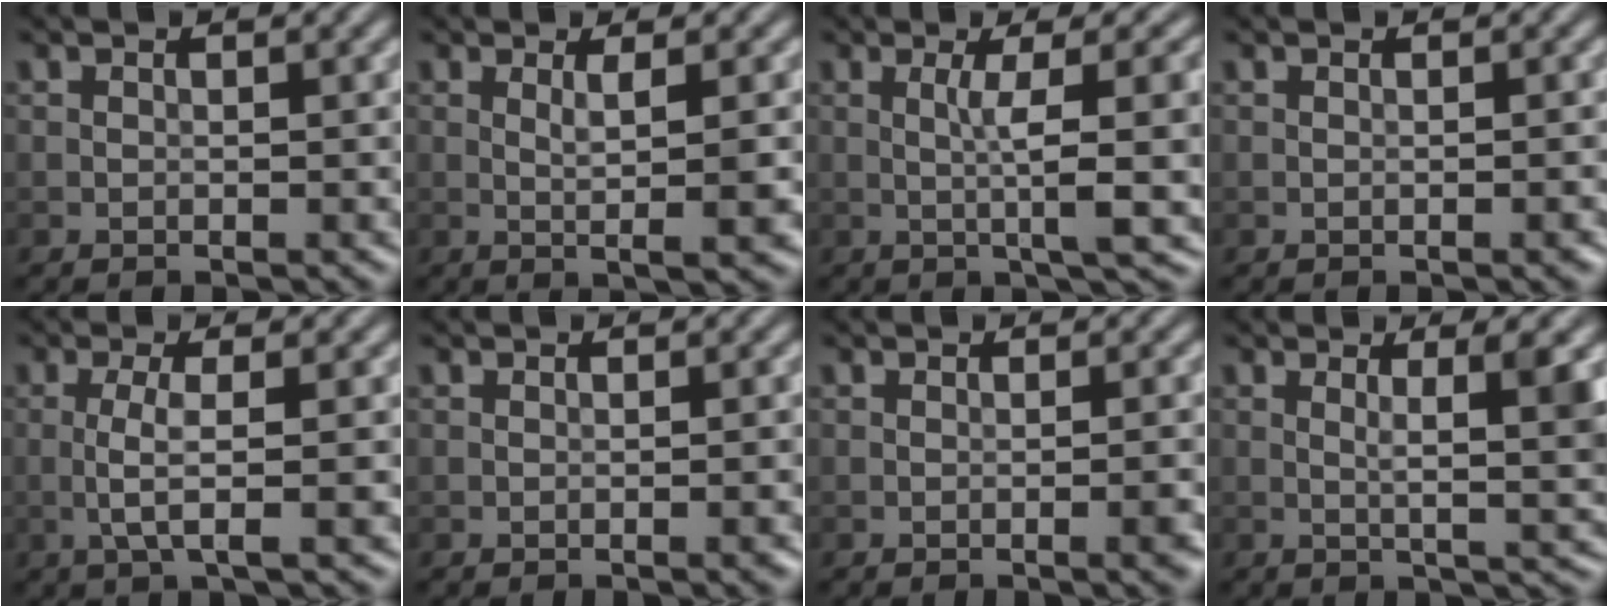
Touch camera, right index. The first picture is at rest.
{"total": 2.9, "force": [0.3, 0.5, 2.8], "torque": [-0.045, -0.005, 0.005]}
{"total": 6.9, "force": [0.2, 1.2, 6.7], "torque": [-0.104, 0.007, 0.007]}
{"total": 1.1, "force": [-0.2, 0.2, 1.0], "torque": [-0.008, 0.002, -0.005]}
{"total": 3.0, "force": [-0.5, 0.4, 2.9], "torque": [-0.059, -0.001, -0.013]}
{"total": 1.4, "force": [-0.2, 0.3, 1.3], "torque": [-0.012, 0.001, -0.005]}
{"total": 2.4, "force": [-0.5, 0.6, 2.3], "torque": [-0.018, 0.005, -0.008]}
{"total": 4.4, "force": [1.0, 0.7, 4.2], "torque": [-0.064, -0.006, 0.016]}